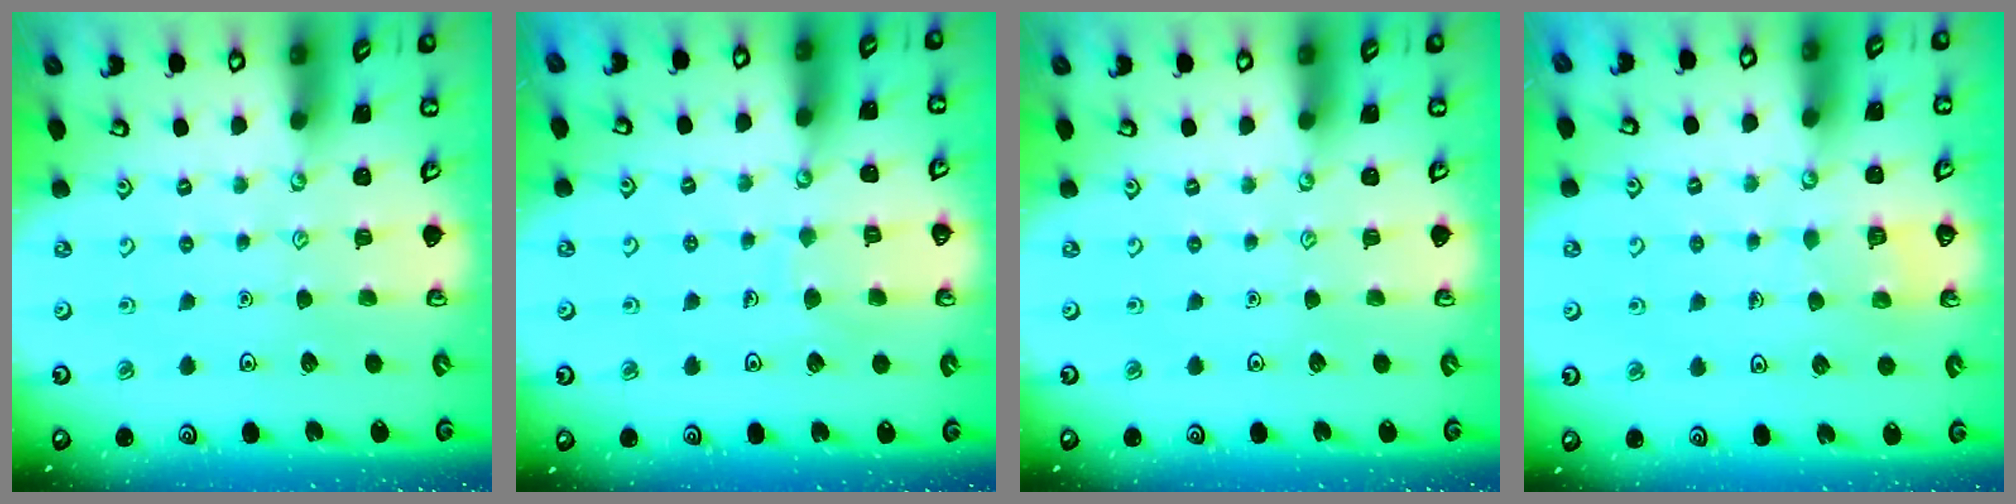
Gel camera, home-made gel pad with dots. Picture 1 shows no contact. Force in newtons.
{"total": 5.9, "press": 5.9, "slide": 0.2}
{"total": 0.0}
{"total": 2.5, "press": 2.5, "slide": 0.1}